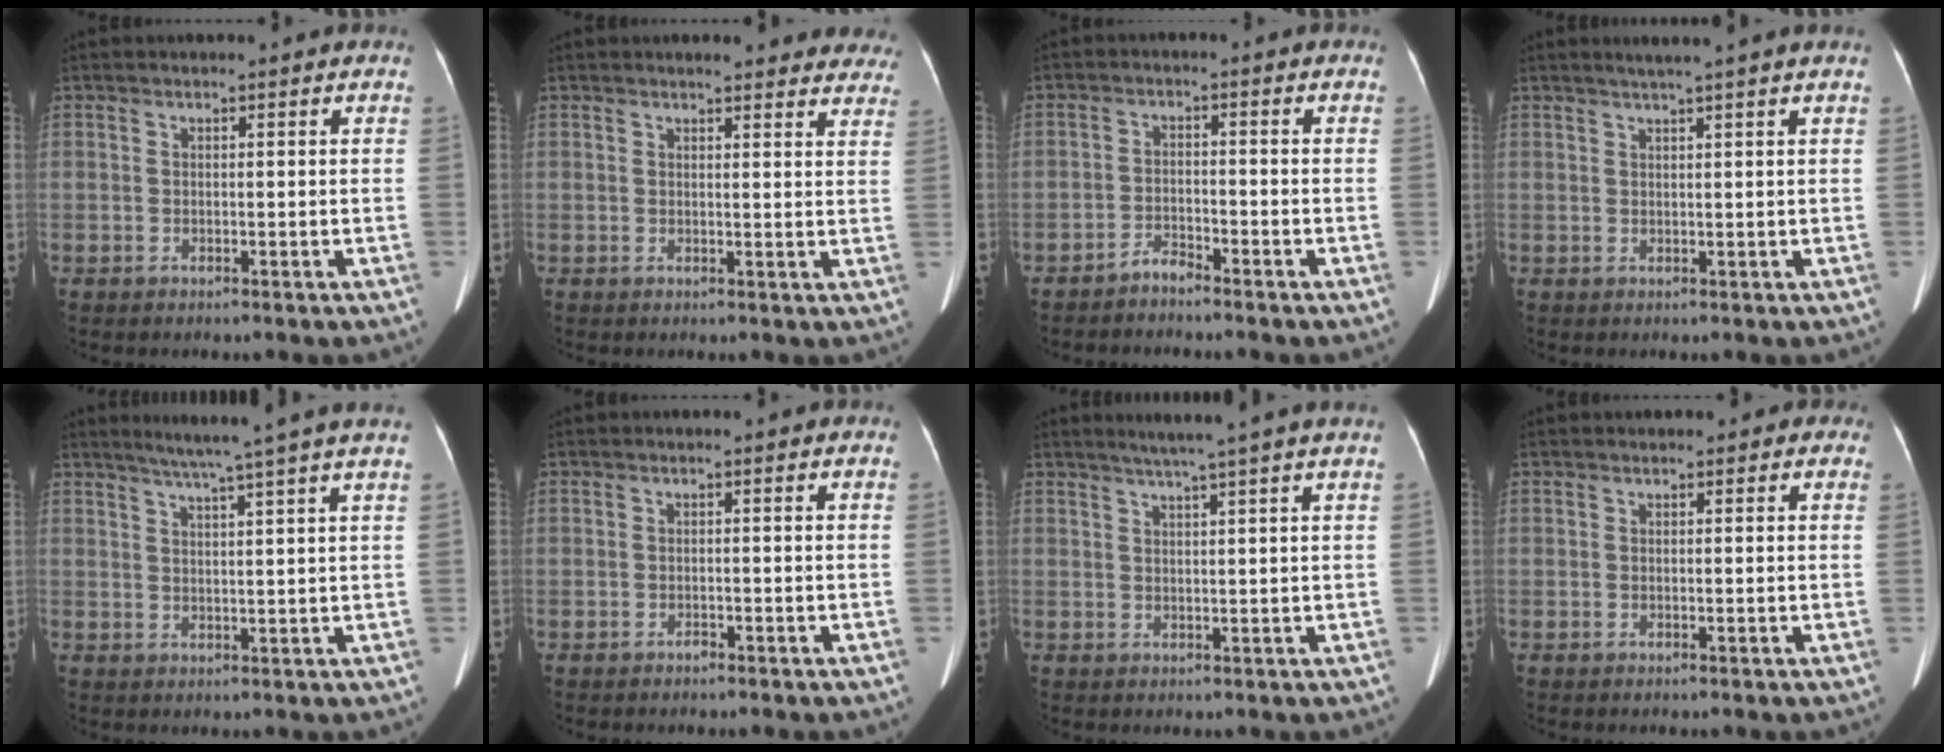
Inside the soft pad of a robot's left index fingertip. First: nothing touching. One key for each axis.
{"total": 14.9, "fx": 13.6, "fy": 3.2, "fz": 5.0, "tx": -0.024, "ty": -0.010, "tz": 0.134}
{"total": 2.2, "fx": -2.2, "fy": 0.2, "fz": 0.3, "tx": -0.005, "ty": -0.005, "tz": -0.040}
{"total": 3.0, "fx": 2.3, "fy": -1.0, "fz": 1.6, "tx": -0.019, "ty": 0.007, "tz": 0.039}
{"total": 9.7, "fx": 7.7, "fy": -2.0, "fz": 5.5, "tx": -0.082, "ty": 0.011, "tz": 0.096}
{"total": 0.6, "fx": -0.5, "fy": 0.2, "fz": 0.2, "tx": -0.005, "ty": -0.001, "tz": -0.008}
{"total": 6.1, "fx": 4.8, "fy": -1.5, "fz": 3.5, "tx": -0.049, "ty": 0.011, "tz": 0.066}
{"total": 1.0, "fx": 0.6, "fy": 0.8, "fz": 0.3, "tx": 0.004, "ty": 0.005, "tz": -0.001}